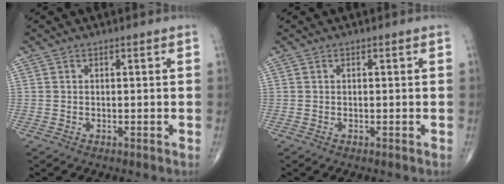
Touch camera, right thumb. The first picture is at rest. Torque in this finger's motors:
{"motor_torque": [0.12, -0.03, -0.19, -0.04, 0.03]}